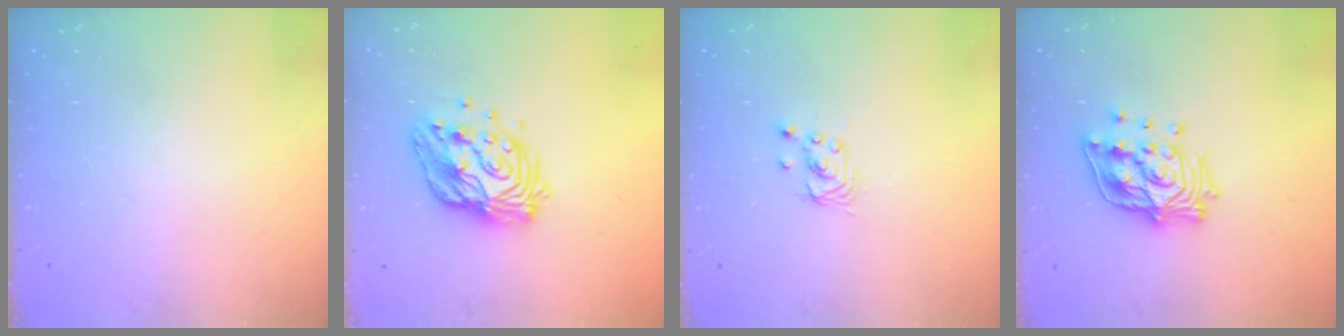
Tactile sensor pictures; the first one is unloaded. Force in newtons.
{"total": 14.7, "press": 14.6, "slide": 1.2}
{"total": 2.4, "press": 2.4, "slide": 0.2}
{"total": 16.0, "press": 15.9, "slide": 2.3}